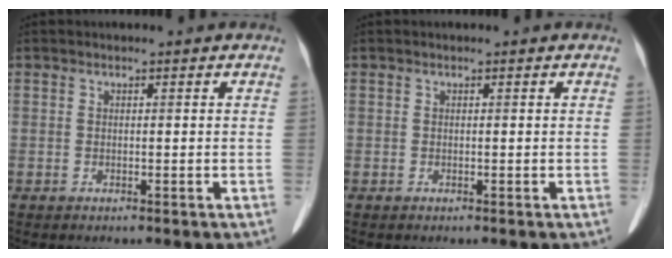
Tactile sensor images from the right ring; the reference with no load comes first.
{"total": 0.0}